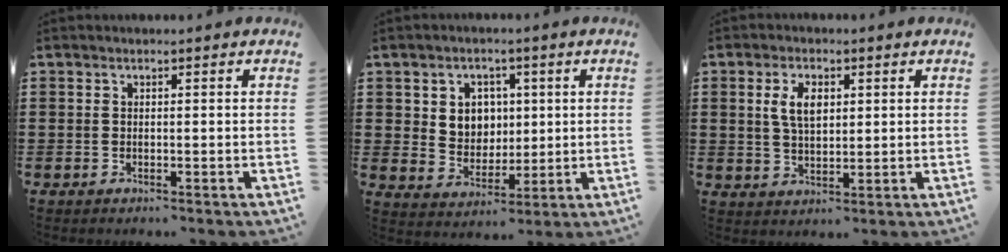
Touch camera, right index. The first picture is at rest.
{"total": 5.4, "force": [1.5, 4.9, 1.7], "torque": [-0.041, 0.009, 0.024]}
{"total": 5.0, "force": [1.4, 2.6, 4.0], "torque": [-0.087, 0.011, 0.023]}